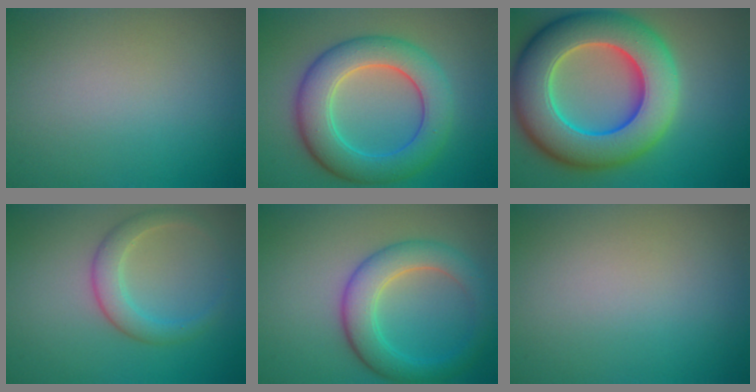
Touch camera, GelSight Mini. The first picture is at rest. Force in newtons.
{"total": 7.6, "press": 7.6, "slide": 0.1}
{"total": 13.2, "press": 13.0, "slide": 2.1}
{"total": 2.7, "press": 2.7, "slide": 0.2}
{"total": 5.1, "press": 5.1, "slide": 0.1}
{"total": 0.0}